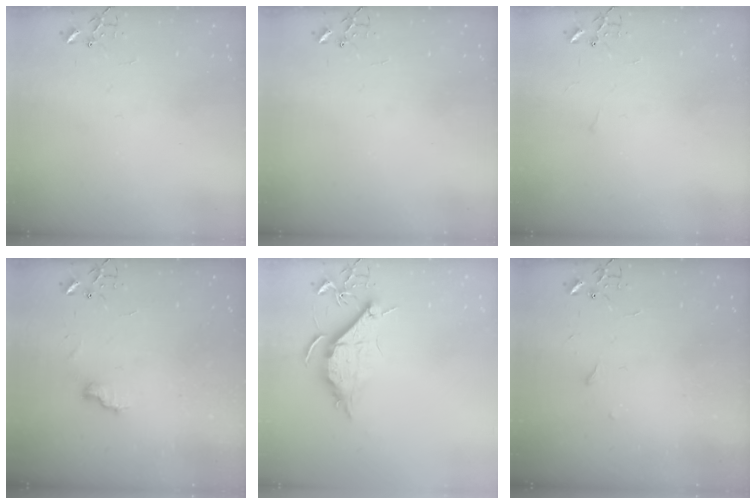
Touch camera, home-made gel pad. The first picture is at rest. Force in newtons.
{"total": 0.0}
{"total": 3.3, "press": 3.2, "slide": 0.5}
{"total": 6.7, "press": 6.6, "slide": 0.7}
{"total": 9.3, "press": 9.2, "slide": 1.0}
{"total": 3.3, "press": 3.3, "slide": 0.5}